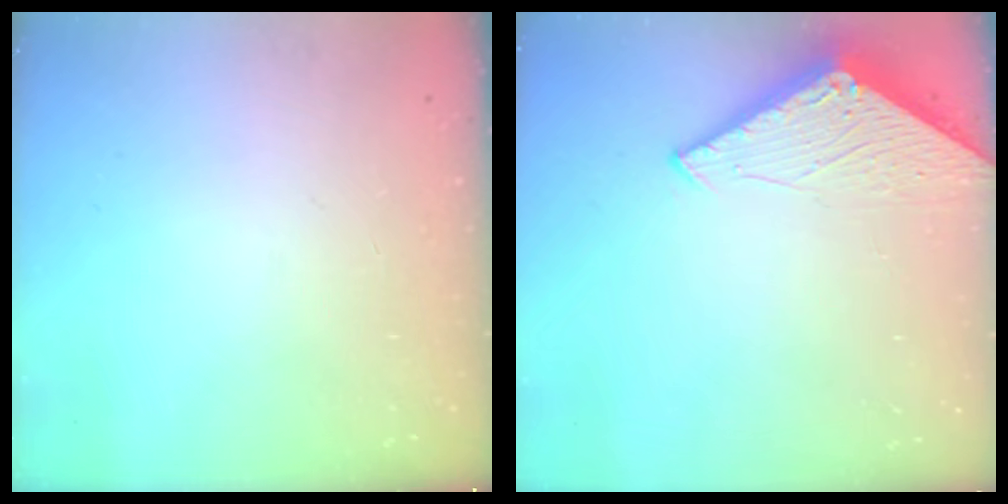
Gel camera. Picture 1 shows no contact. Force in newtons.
{"total": 3.0, "press": 3.0, "slide": 0.2}